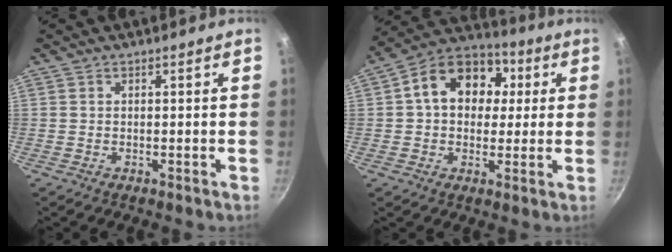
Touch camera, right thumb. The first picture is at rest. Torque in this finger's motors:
{"motor_torque": [0.41, 2.66, 1.55, -0.11, 0.09]}